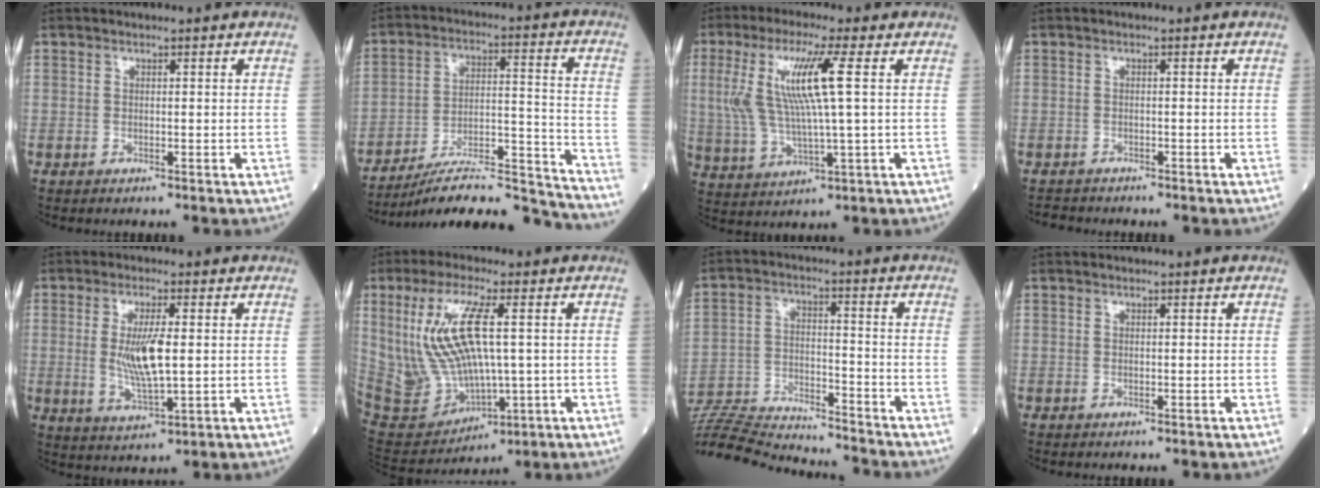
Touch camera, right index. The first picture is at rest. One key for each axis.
{"total": 19.4, "fx": -18.5, "fy": 0.4, "fz": 5.8, "tx": -0.080, "ty": 0.027, "tz": -0.285}
{"total": 11.1, "fx": 2.4, "fy": 0.0, "fz": 10.9, "tx": -0.245, "ty": 0.006, "tz": 0.048}
{"total": 2.0, "fx": -1.9, "fy": 0.5, "fz": -0.2, "tx": -0.001, "ty": -0.008, "tz": -0.034}
{"total": 7.5, "fx": 0.4, "fy": 0.9, "fz": 7.4, "tx": -0.156, "ty": -0.013, "tz": 0.011}
{"total": 16.1, "fx": 2.1, "fy": 5.4, "fz": 15.0, "tx": -0.325, "ty": 0.005, "tz": 0.065}
{"total": 18.5, "fx": -17.9, "fy": 0.8, "fz": 4.9, "tx": -0.107, "ty": -0.006, "tz": -0.287}
{"total": 0.0}